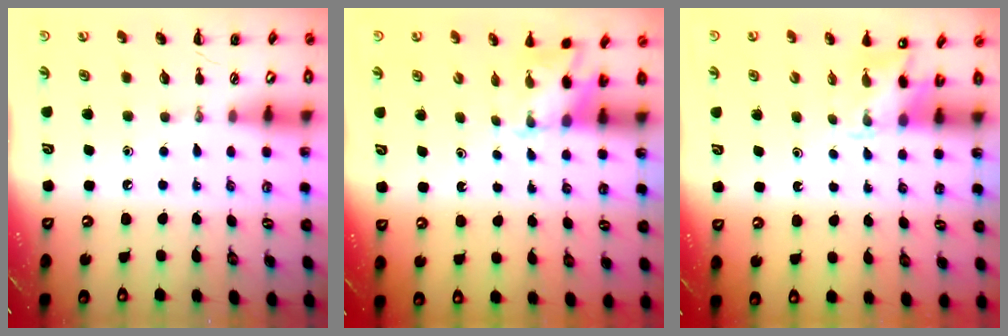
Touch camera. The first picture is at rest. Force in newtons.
{"total": 2.2, "press": 2.1, "slide": 0.6}
{"total": 2.5, "press": 2.3, "slide": 1.0}